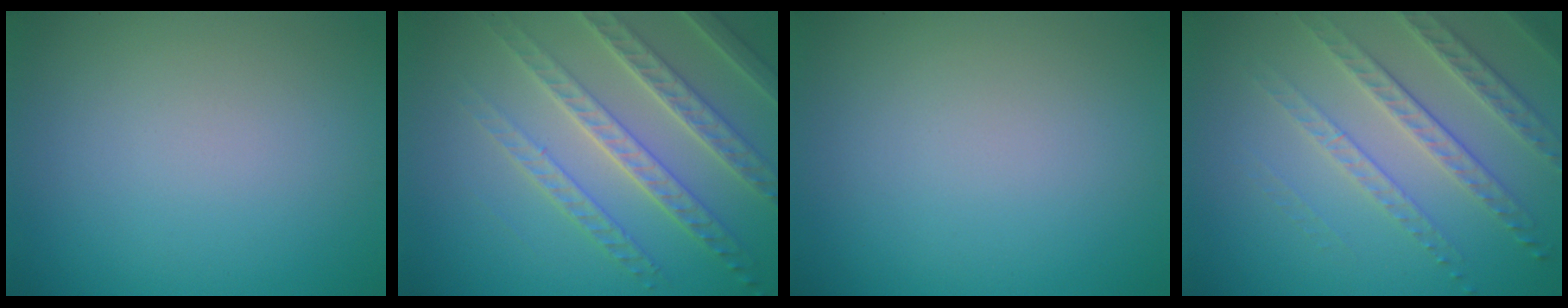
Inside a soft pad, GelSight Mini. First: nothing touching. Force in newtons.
{"total": 5.6, "press": 4.8, "slide": 2.8}
{"total": 0.0}
{"total": 4.0, "press": 3.7, "slide": 1.6}